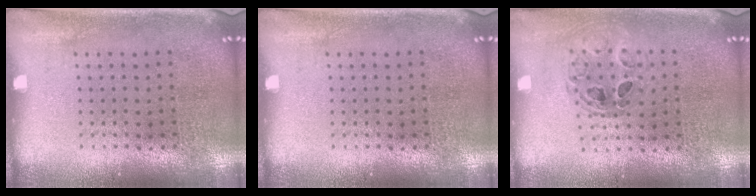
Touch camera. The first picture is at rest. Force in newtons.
{"total": 0.0}
{"total": 0.9, "press": 0.8, "slide": 0.1}